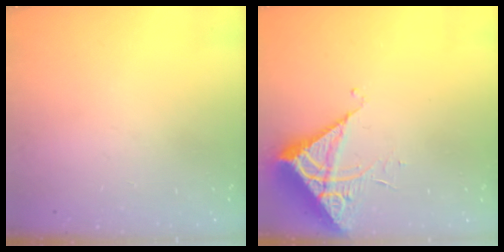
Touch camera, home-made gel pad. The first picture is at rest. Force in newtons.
{"total": 6.3, "press": 6.3, "slide": 0.2}